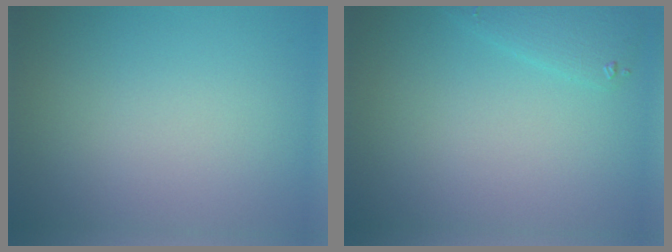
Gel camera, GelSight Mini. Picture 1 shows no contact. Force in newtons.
{"total": 1.7, "press": 1.7, "slide": 0.2}